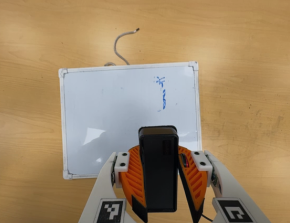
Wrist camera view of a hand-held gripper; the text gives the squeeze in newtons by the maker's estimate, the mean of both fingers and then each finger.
{"total": 11.1, "left": 10.5, "right": 11.8}